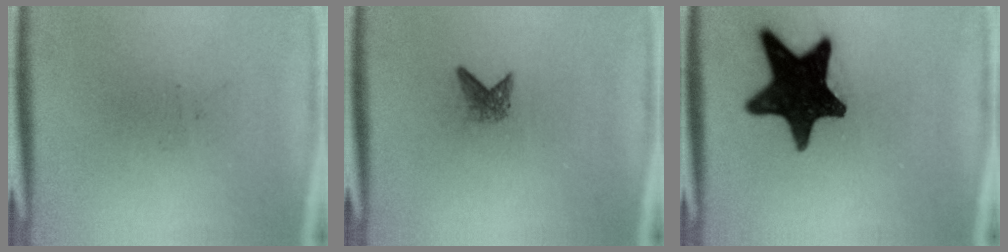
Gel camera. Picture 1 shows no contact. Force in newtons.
{"total": 1.6}
{"total": 17.2}